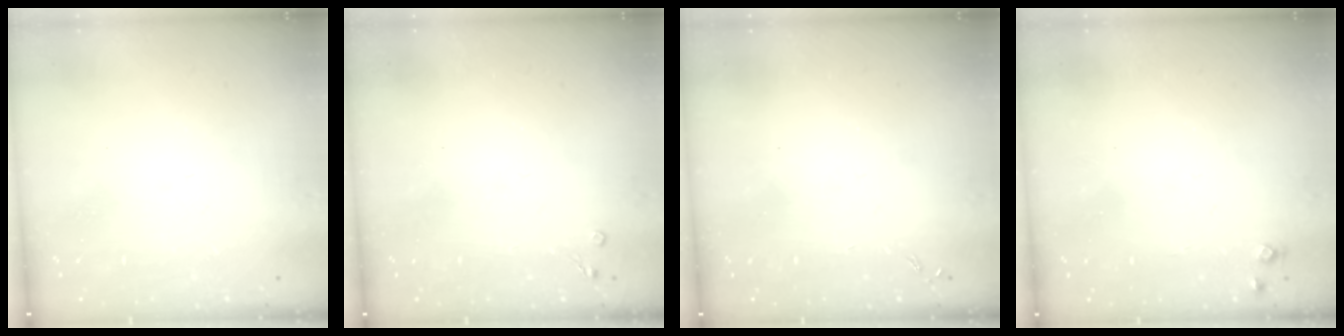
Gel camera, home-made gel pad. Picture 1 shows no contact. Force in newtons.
{"total": 2.6, "press": 2.5, "slide": 0.4}
{"total": 0.0}
{"total": 4.7, "press": 4.7, "slide": 0.7}